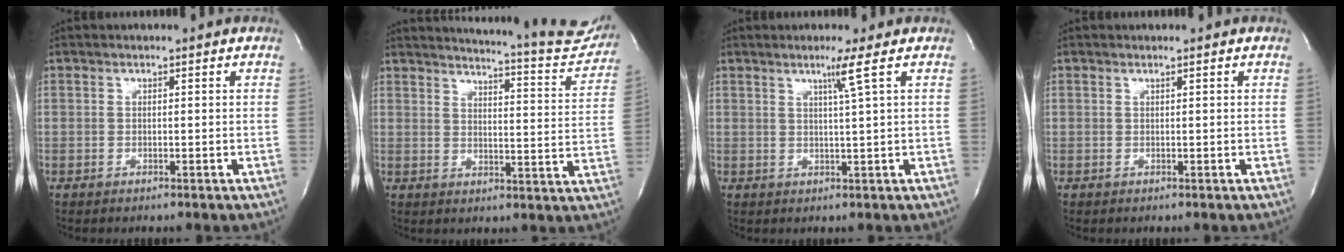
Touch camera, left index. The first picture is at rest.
{"total": 18.3, "force": [17.5, 1.7, 4.9], "torque": [-0.068, -0.079, 0.196]}
{"total": 2.9, "force": [1.4, -1.3, 2.2], "torque": [-0.046, -0.011, 0.031]}
{"total": 0.0}